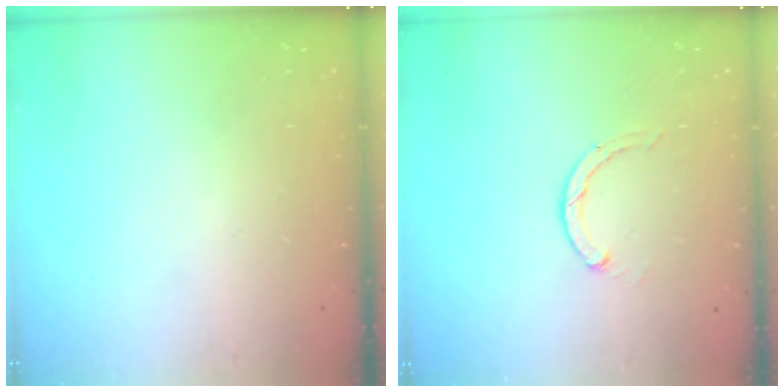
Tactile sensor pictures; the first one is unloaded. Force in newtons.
{"total": 2.8, "press": 2.8, "slide": 0.5}